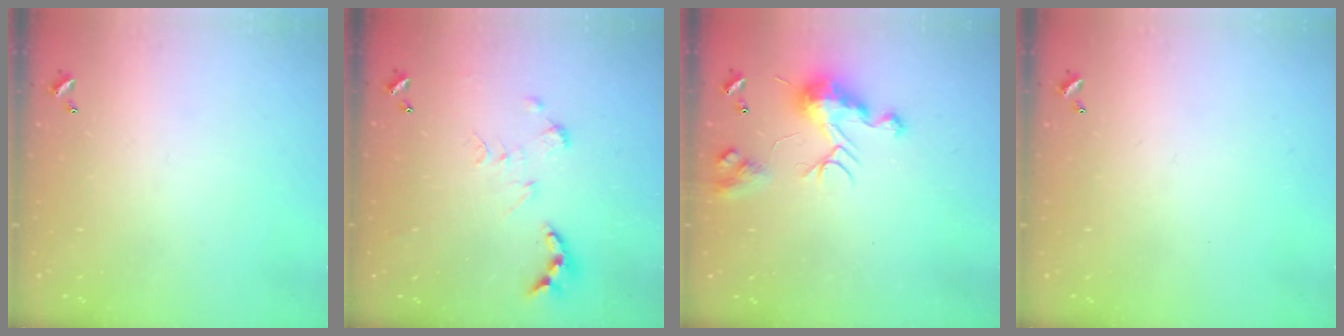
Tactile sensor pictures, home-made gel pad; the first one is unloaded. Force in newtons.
{"total": 0.0}
{"total": 9.0, "press": 9.0, "slide": 0.5}
{"total": 0.0}